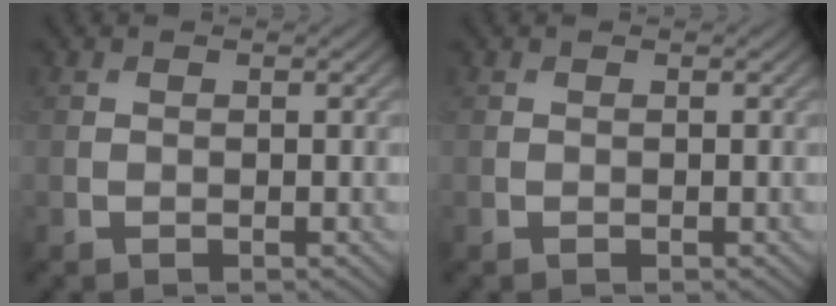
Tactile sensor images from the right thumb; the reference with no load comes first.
{"total": 0.0}